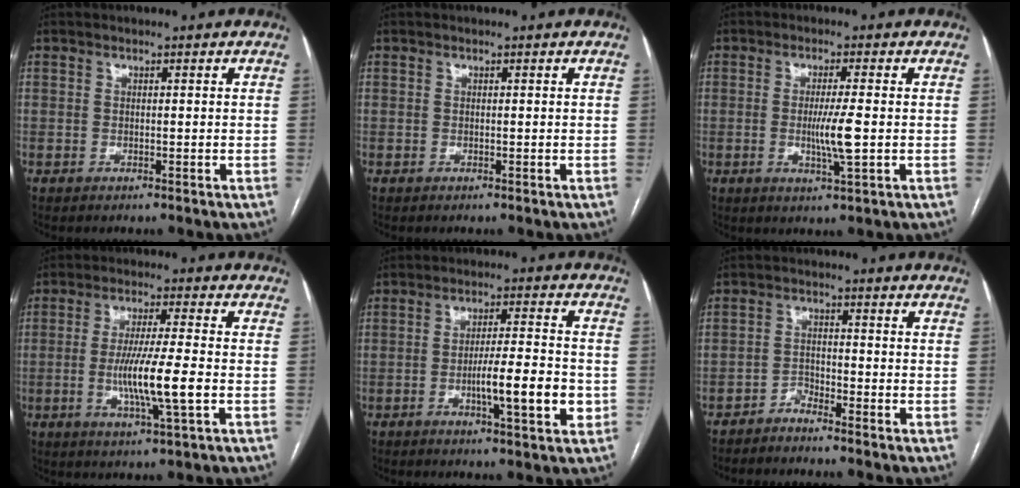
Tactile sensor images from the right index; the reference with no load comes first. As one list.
[{"total": 0.0}, {"total": 5.2, "force": [-0.6, -0.2, 5.1], "torque": [-0.098, -0.012, -0.011]}, {"total": 9.5, "force": [-1.9, -0.1, 9.3], "torque": [-0.178, -0.013, -0.036]}, {"total": 9.0, "force": [-2.4, 1.2, 8.6], "torque": [-0.138, 0.001, -0.038]}, {"total": 2.2, "force": [-2.2, 0.1, 0.4], "torque": [-0.006, -0.004, -0.044]}]